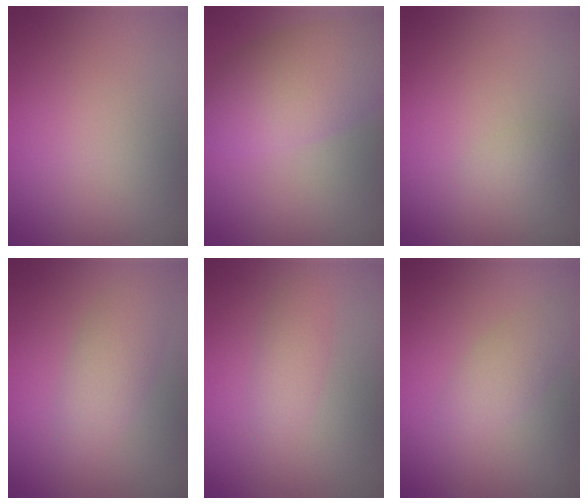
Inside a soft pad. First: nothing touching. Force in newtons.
{"total": 6.5, "press": 6.5, "slide": 0.2}
{"total": 0.8, "press": 0.8, "slide": 0.0}
{"total": 2.7, "press": 2.7, "slide": 0.1}
{"total": 1.5, "press": 1.5, "slide": 0.1}
{"total": 1.9, "press": 1.9, "slide": 0.2}